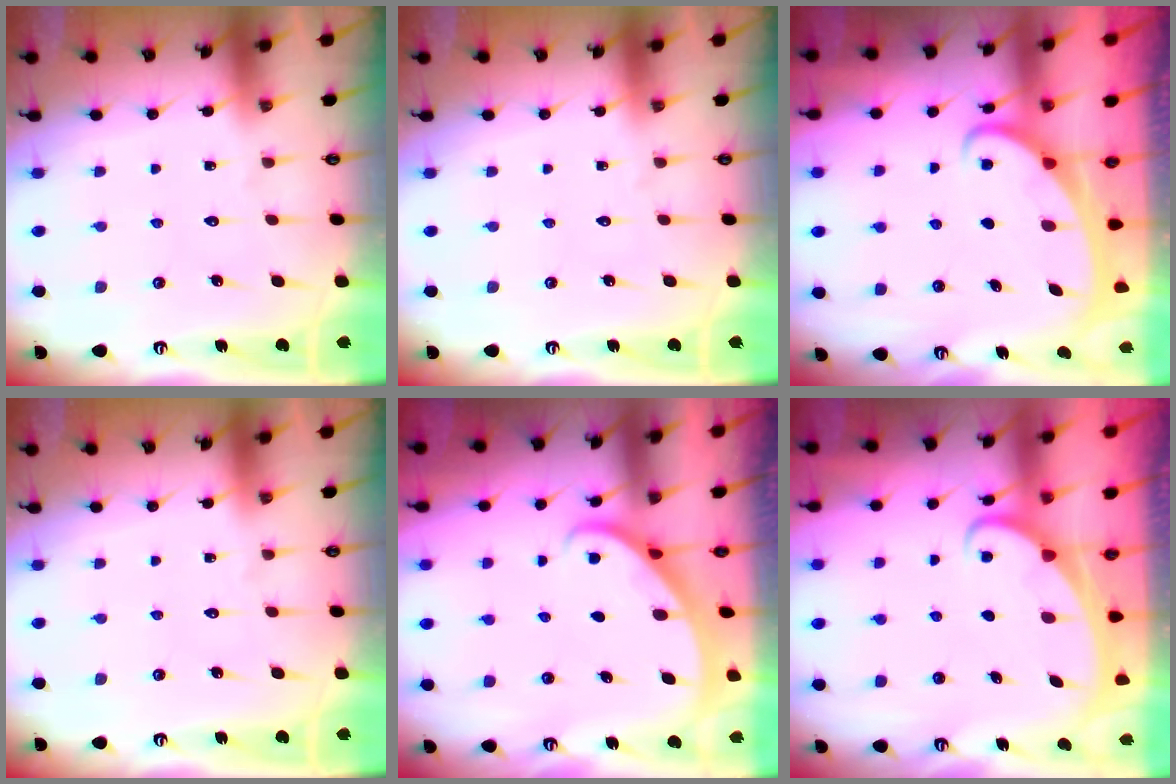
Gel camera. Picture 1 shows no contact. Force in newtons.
{"total": 0.0}
{"total": 2.0, "press": 2.0, "slide": 0.4}
{"total": 0.0}
{"total": 2.3, "press": 2.3, "slide": 0.1}
{"total": 1.9, "press": 1.9, "slide": 0.3}